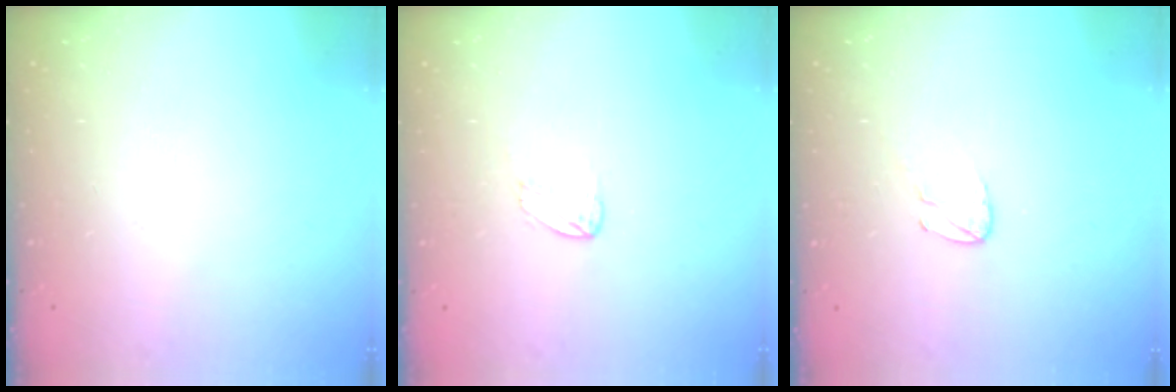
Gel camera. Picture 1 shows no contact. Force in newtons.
{"total": 2.4, "press": 2.4, "slide": 0.1}
{"total": 2.7, "press": 2.7, "slide": 0.2}